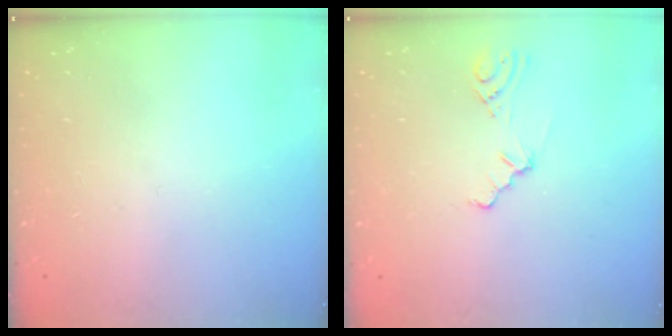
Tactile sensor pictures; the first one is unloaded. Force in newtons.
{"total": 2.6, "press": 2.5, "slide": 0.5}